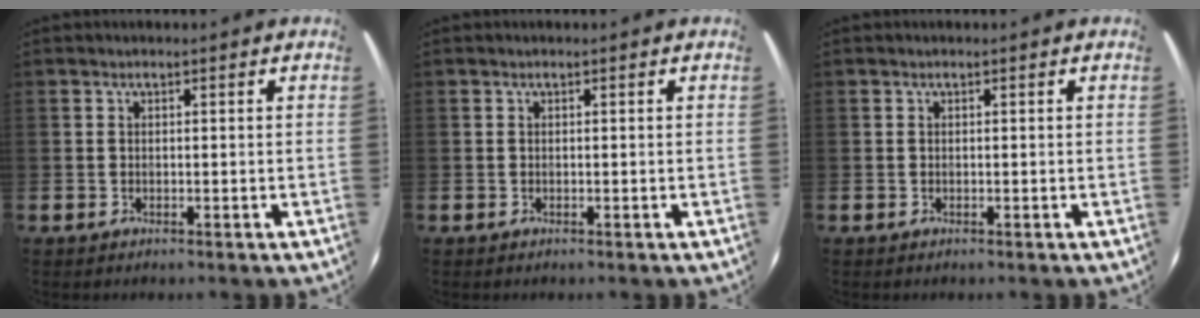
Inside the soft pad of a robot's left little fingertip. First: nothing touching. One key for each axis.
{"total": 0.0}
{"total": 0.0}